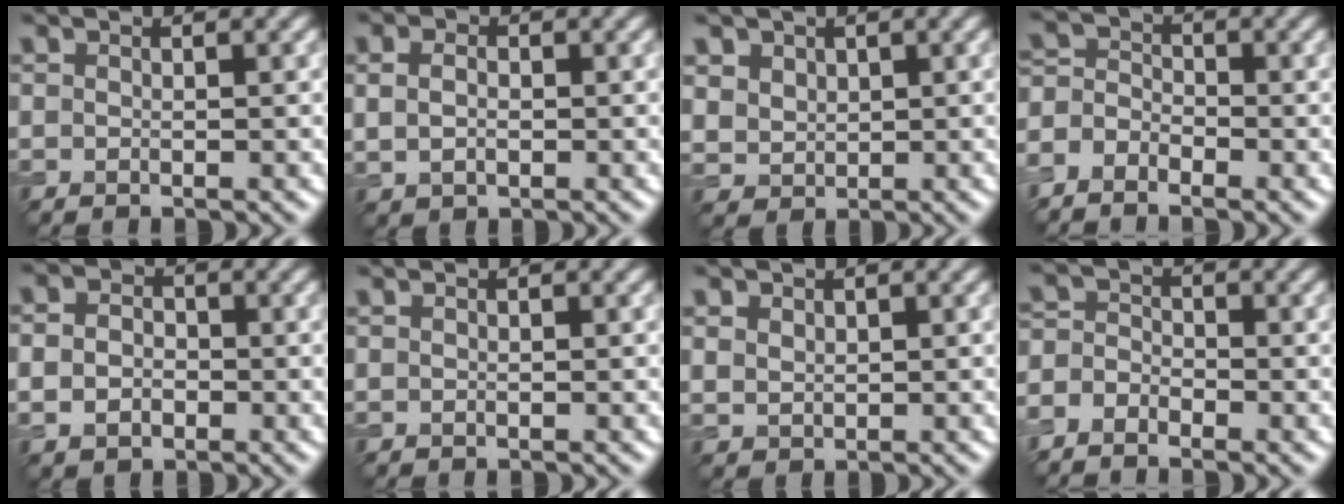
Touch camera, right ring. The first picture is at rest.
{"total": 3.3, "force": [0.8, 2.4, 2.1], "torque": [-0.032, 0.015, 0.003]}
{"total": 3.4, "force": [1.8, 2.7, 1.3], "torque": [-0.054, 0.003, 0.048]}
{"total": 3.3, "force": [-2.4, 1.8, 1.3], "torque": [-0.020, 0.003, -0.053]}
{"total": 3.3, "force": [-0.3, 2.7, 1.8], "torque": [-0.029, -0.002, -0.013]}
{"total": 0.0}
{"total": 1.6, "force": [0.9, 1.2, 0.6], "torque": [-0.015, -0.002, 0.022]}
{"total": 2.7, "force": [-2.0, 1.6, 0.9], "torque": [-0.007, 0.004, -0.047]}